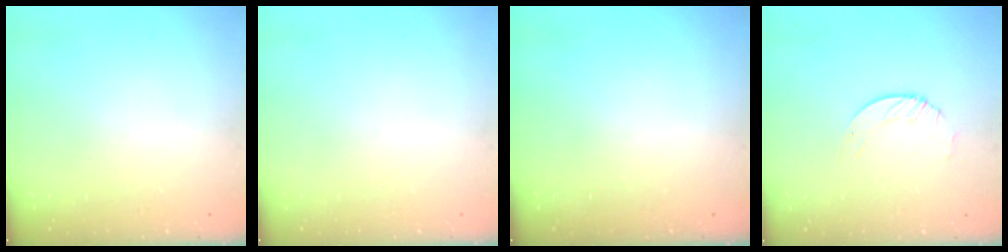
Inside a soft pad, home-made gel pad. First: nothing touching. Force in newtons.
{"total": 0.0}
{"total": 0.0}
{"total": 1.6, "press": 1.6, "slide": 0.2}